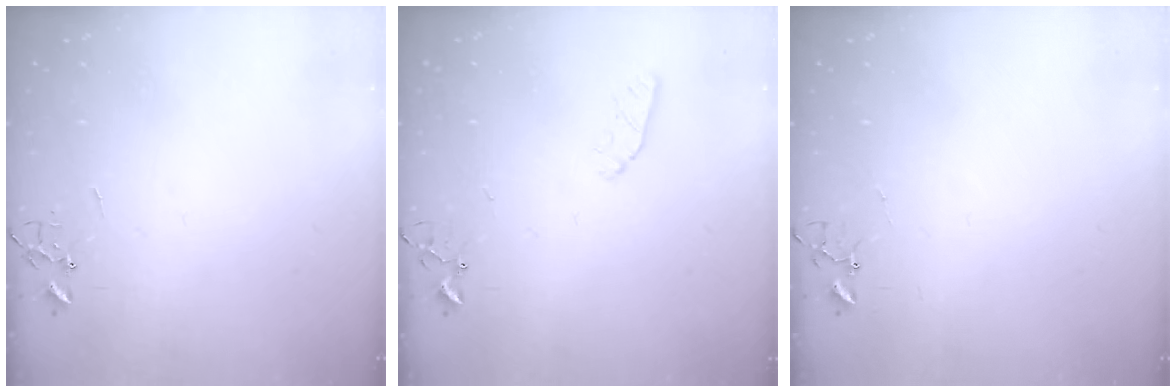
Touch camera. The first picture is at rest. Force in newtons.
{"total": 5.0, "press": 4.9, "slide": 0.9}
{"total": 3.7, "press": 3.7, "slide": 0.3}